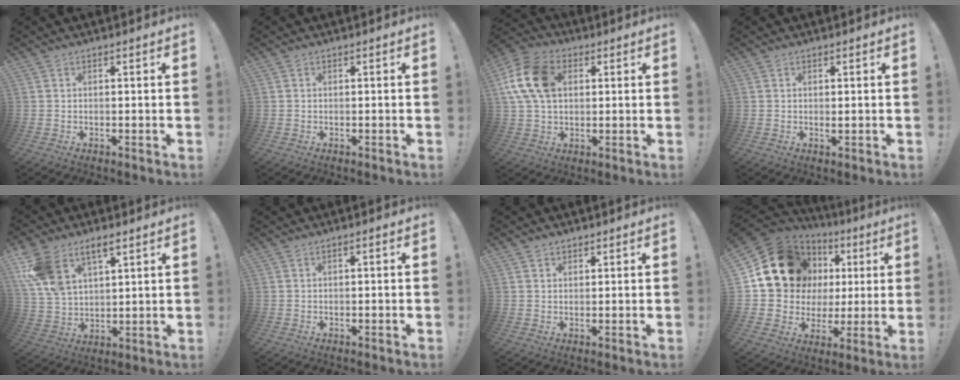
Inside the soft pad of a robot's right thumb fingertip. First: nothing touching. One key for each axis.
{"total": 0.0}
{"total": 14.9, "fx": 3.5, "fy": 10.4, "fz": 10.0, "tx": -0.185, "ty": 0.007, "tz": 0.071}
{"total": 0.9, "fx": 0.4, "fy": 0.0, "fz": 0.8, "tx": -0.005, "ty": -0.006, "tz": 0.004}
{"total": 11.7, "fx": 7.0, "fy": 6.7, "fz": 6.5, "tx": -0.125, "ty": -0.028, "tz": 0.136}
{"total": 0.7, "fx": -0.2, "fy": 0.1, "fz": 0.6, "tx": -0.014, "ty": 0.003, "tz": -0.004}
{"total": 1.8, "fx": 1.3, "fy": 1.0, "fz": 0.4, "tx": 0.003, "ty": -0.010, "tz": 0.023}
{"total": 17.3, "fx": 6.7, "fy": 13.6, "fz": 8.4, "tx": -0.113, "ty": -0.039, "tz": 0.148}